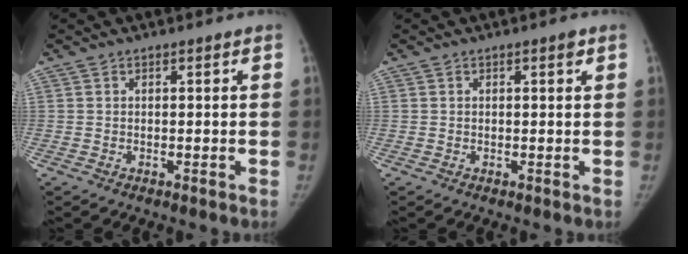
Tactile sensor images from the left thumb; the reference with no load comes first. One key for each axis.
{"total": 1.0, "fx": 0.6, "fy": 0.2, "fz": 0.8, "tx": -0.011, "ty": -0.001, "tz": 0.007}